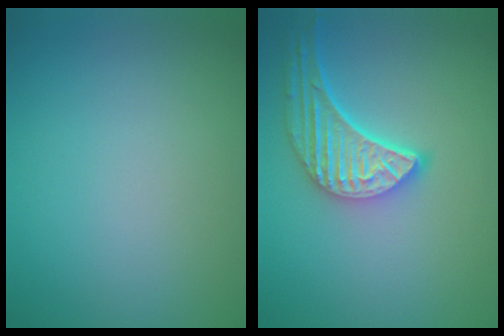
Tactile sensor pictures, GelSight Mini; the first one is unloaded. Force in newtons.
{"total": 5.3, "press": 4.3, "slide": 3.1}